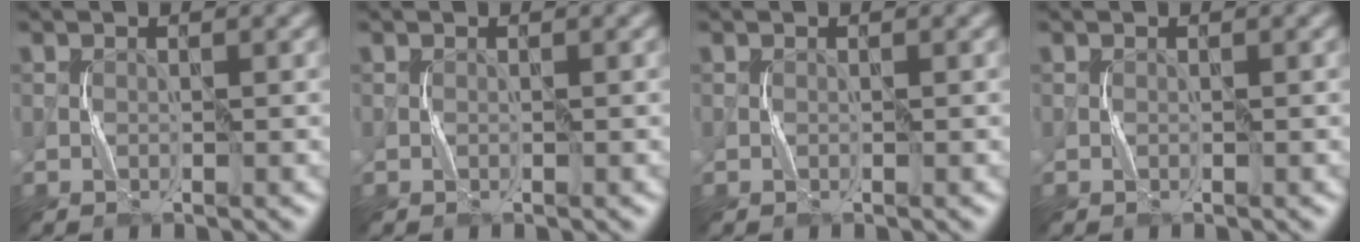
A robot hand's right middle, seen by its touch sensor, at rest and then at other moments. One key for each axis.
{"total": 0.0}
{"total": 0.0}
{"total": 0.0}